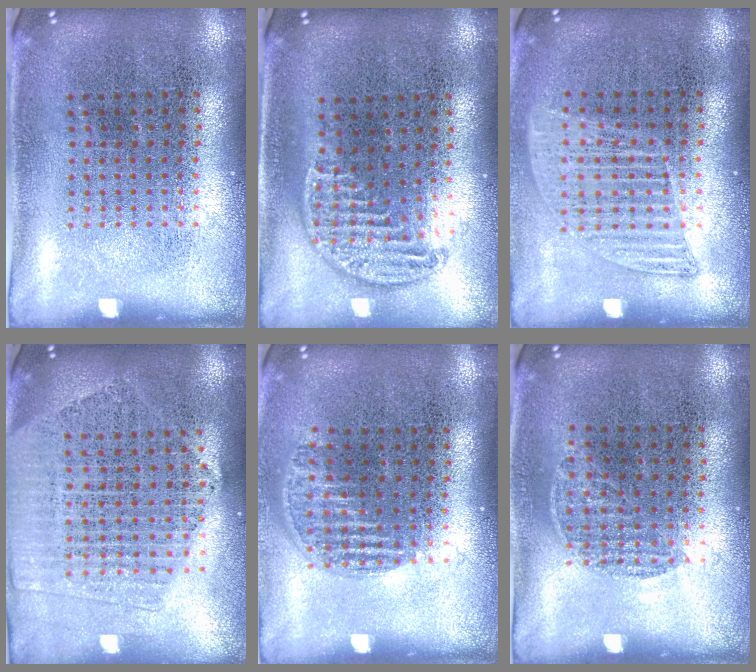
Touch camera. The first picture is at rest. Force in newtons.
{"total": 1.2, "press": 1.1, "slide": 0.5}
{"total": 1.2, "press": 1.1, "slide": 0.4}
{"total": 2.1, "press": 1.9, "slide": 0.8}
{"total": 1.2, "press": 1.0, "slide": 0.6}
{"total": 0.5, "press": 0.4, "slide": 0.4}